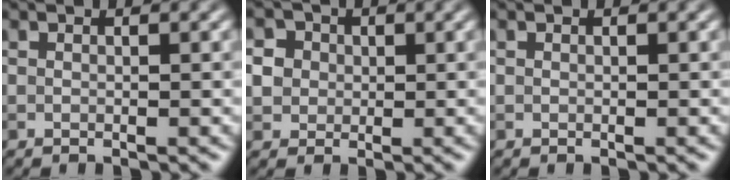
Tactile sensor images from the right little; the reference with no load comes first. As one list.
[{"total": 5.5, "force": [1.2, 5.0, 2.1], "torque": [-0.044, 0.027, 0.014]}, {"total": 0.0}]